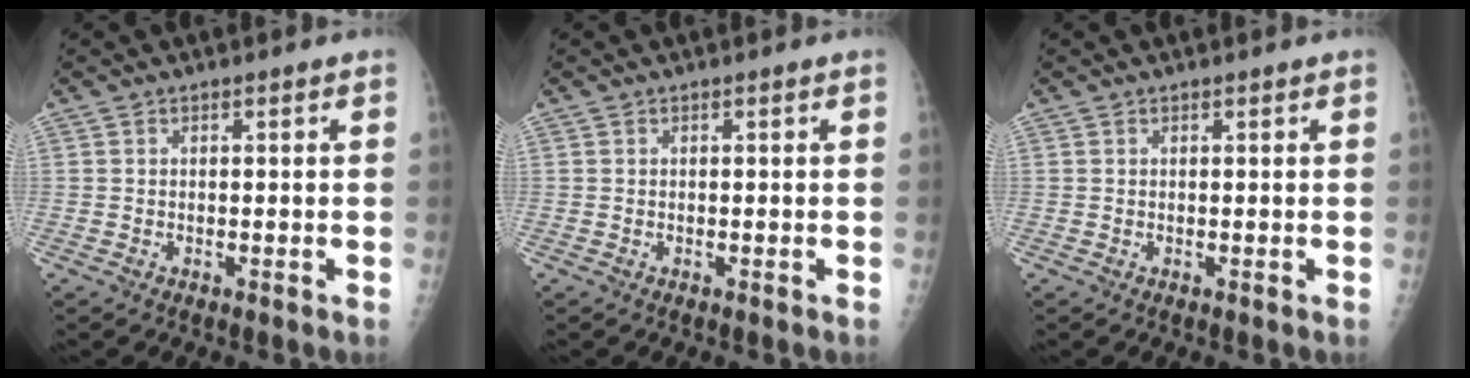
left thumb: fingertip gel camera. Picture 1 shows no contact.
{"total": 0.0}
{"total": 0.0}